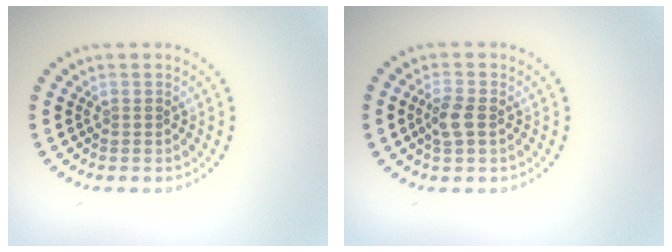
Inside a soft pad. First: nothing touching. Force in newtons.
{"total": 2.1, "press": 2.0, "slide": 0.5}